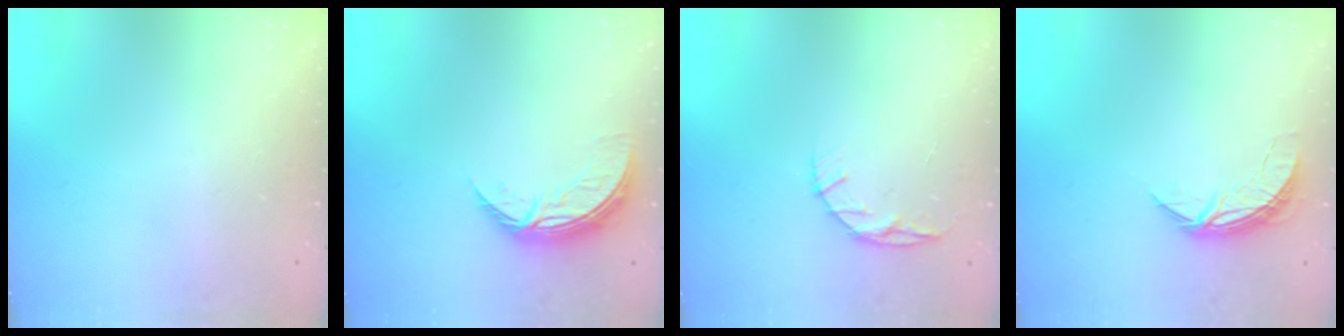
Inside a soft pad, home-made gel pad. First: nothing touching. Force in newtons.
{"total": 8.5, "press": 8.5, "slide": 0.3}
{"total": 5.8, "press": 5.8, "slide": 0.6}
{"total": 6.5, "press": 6.5, "slide": 0.4}